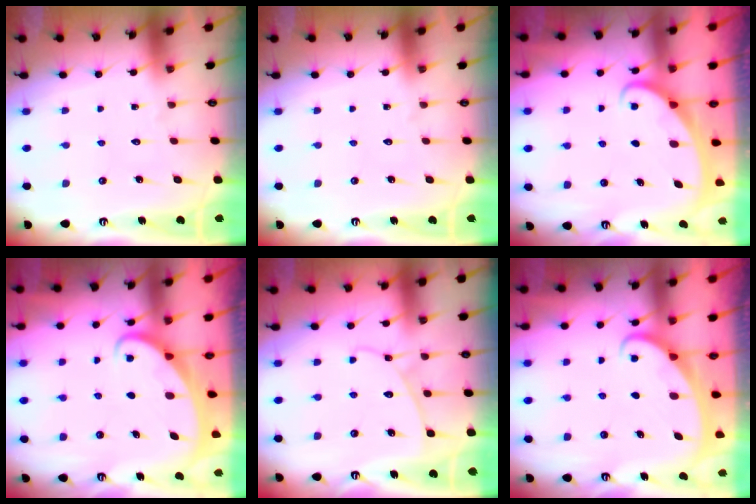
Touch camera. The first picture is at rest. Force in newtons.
{"total": 0.0}
{"total": 2.2, "press": 2.2, "slide": 0.4}
{"total": 2.0, "press": 2.0, "slide": 0.0}
{"total": 4.8, "press": 4.8, "slide": 0.4}
{"total": 2.1, "press": 2.1, "slide": 0.4}